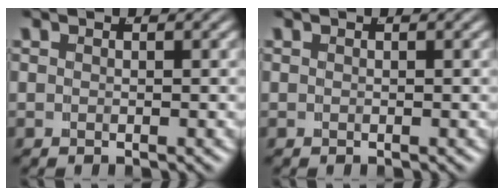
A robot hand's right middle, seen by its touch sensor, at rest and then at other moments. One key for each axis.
{"total": 0.0}